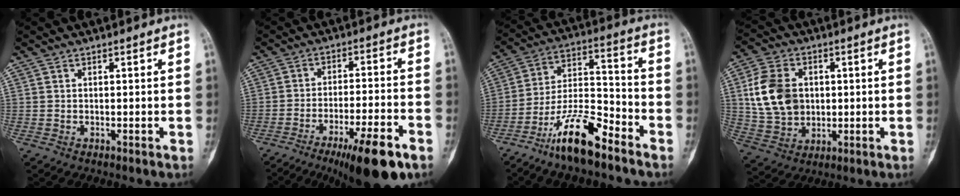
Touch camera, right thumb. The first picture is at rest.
{"total": 14.6, "force": [-8.8, 2.8, 11.3], "torque": [-0.171, 0.037, -0.136]}
{"total": 13.8, "force": [-9.7, 3.9, 9.1], "torque": [-0.167, 0.073, -0.183]}
{"total": 12.9, "force": [1.6, 9.8, 8.2], "torque": [-0.139, 0.002, 0.036]}